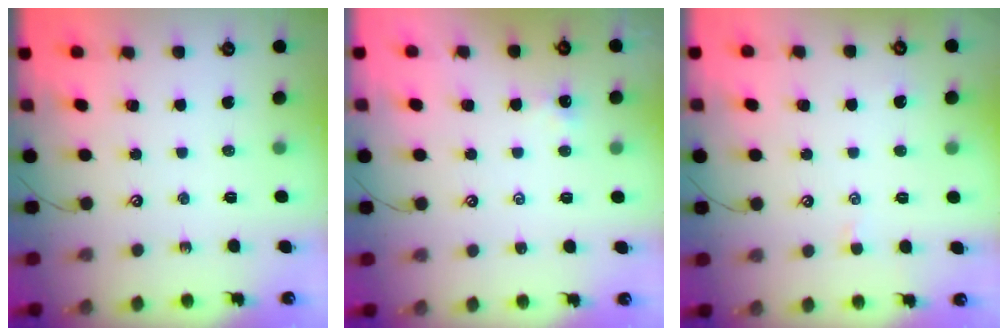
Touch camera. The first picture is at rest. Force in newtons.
{"total": 0.6, "press": 0.5, "slide": 0.3}
{"total": 2.7, "press": 2.6, "slide": 0.3}